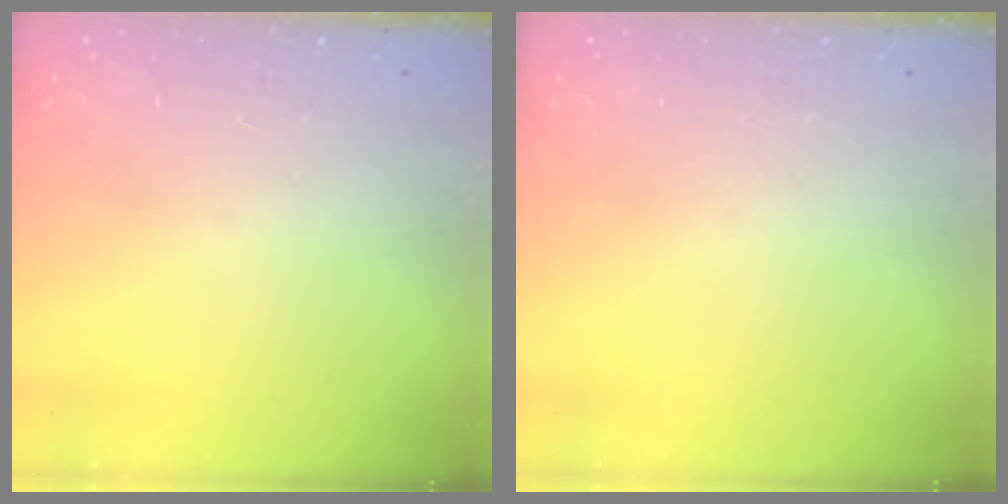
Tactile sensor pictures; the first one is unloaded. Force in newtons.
{"total": 0.0}